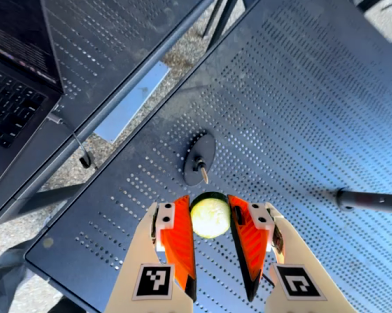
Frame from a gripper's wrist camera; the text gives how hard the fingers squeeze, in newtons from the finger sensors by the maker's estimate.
{"total": 11.2, "left": 11.7, "right": 10.7}